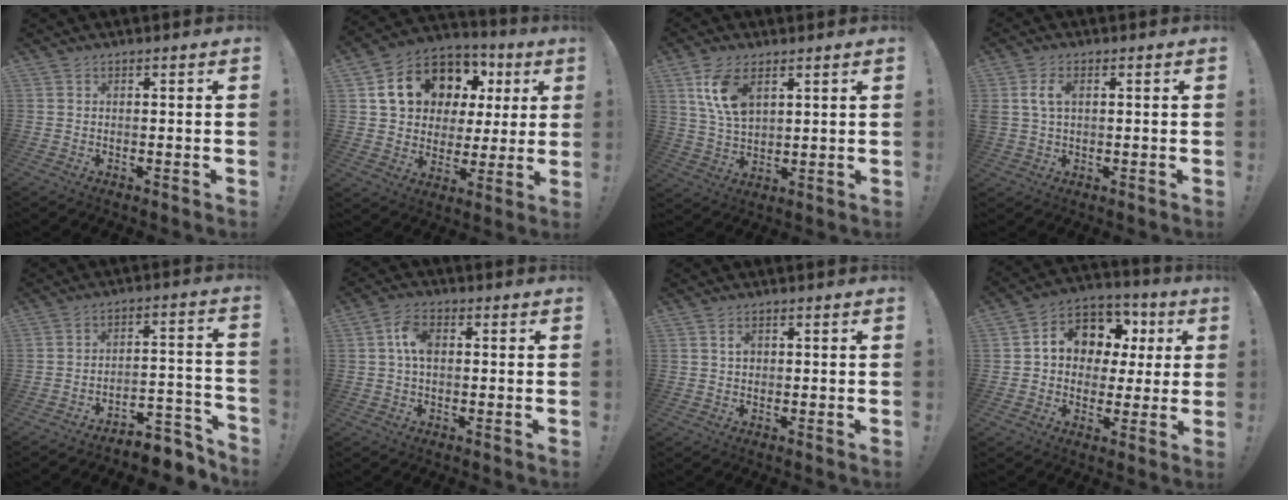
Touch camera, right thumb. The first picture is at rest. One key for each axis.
{"total": 16.8, "fx": 7.7, "fy": 12.1, "fz": 8.7, "tx": -0.144, "ty": -0.035, "tz": 0.161}
{"total": 10.9, "fx": 5.1, "fy": 6.0, "fz": 7.5, "tx": -0.142, "ty": -0.012, "tz": 0.093}
{"total": 5.7, "fx": 1.1, "fy": 3.7, "fz": 4.2, "tx": -0.094, "ty": 0.006, "tz": 0.018}
{"total": 6.2, "fx": -4.8, "fy": 2.6, "fz": 3.1, "tx": -0.031, "ty": 0.020, "tz": -0.084}
{"total": 6.6, "fx": 0.8, "fy": 4.1, "fz": 5.1, "tx": -0.094, "ty": 0.009, "tz": 0.016}
{"total": 1.7, "fx": 0.4, "fy": 1.2, "fz": 1.1, "tx": -0.008, "ty": -0.002, "tz": 0.004}
{"total": 12.1, "fx": 4.1, "fy": 9.8, "fz": 5.8, "tx": -0.080, "ty": -0.027, "tz": 0.080}